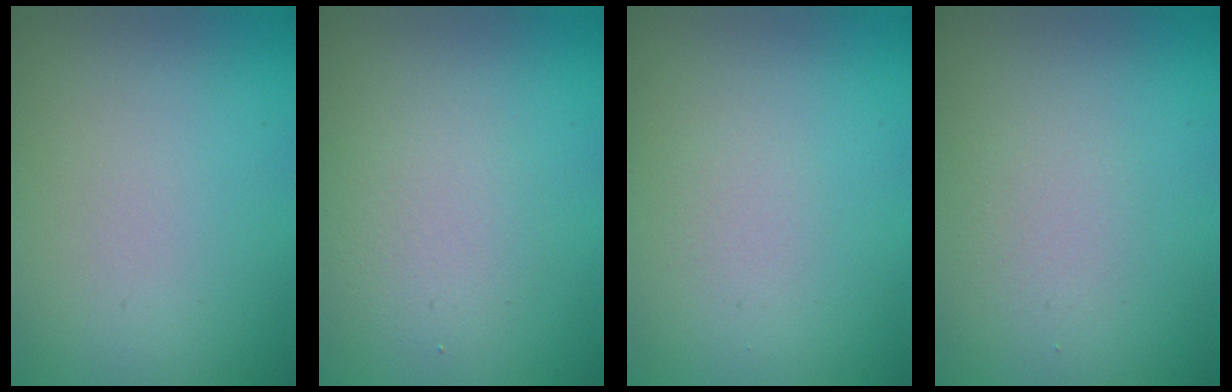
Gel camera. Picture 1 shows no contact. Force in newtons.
{"total": 2.1, "press": 2.1, "slide": 0.1}
{"total": 0.6, "press": 0.6, "slide": 0.1}
{"total": 1.3, "press": 1.3, "slide": 0.1}